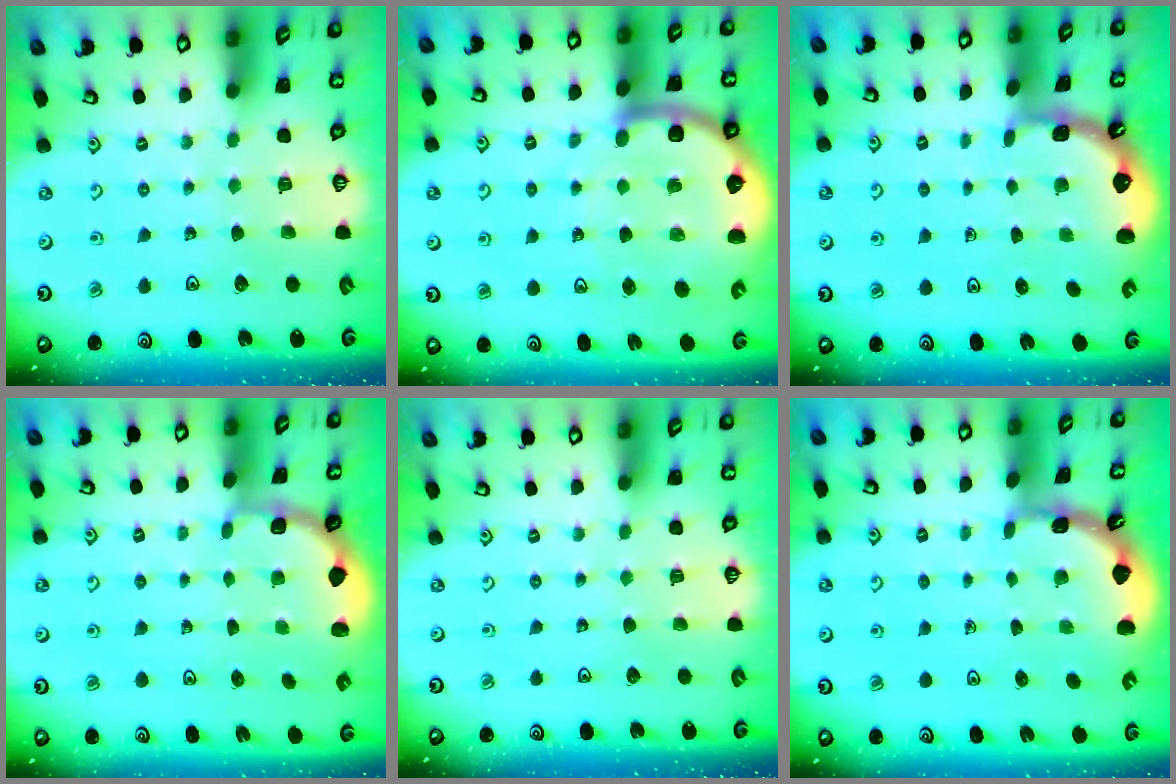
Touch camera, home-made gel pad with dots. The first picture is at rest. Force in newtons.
{"total": 10.1, "press": 9.9, "slide": 2.0}
{"total": 1.2, "press": 1.2, "slide": 0.1}
{"total": 1.9, "press": 1.8, "slide": 0.7}
{"total": 0.0}
{"total": 1.8, "press": 1.8, "slide": 0.2}